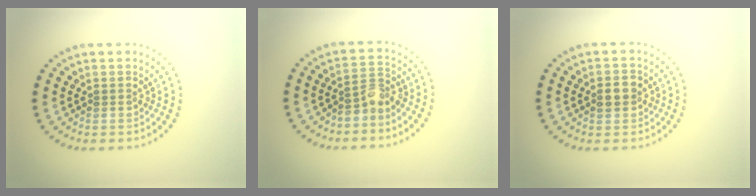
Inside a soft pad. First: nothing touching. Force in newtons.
{"total": 2.0, "press": 1.5, "slide": 1.3}
{"total": 1.9, "press": 1.9, "slide": 0.1}